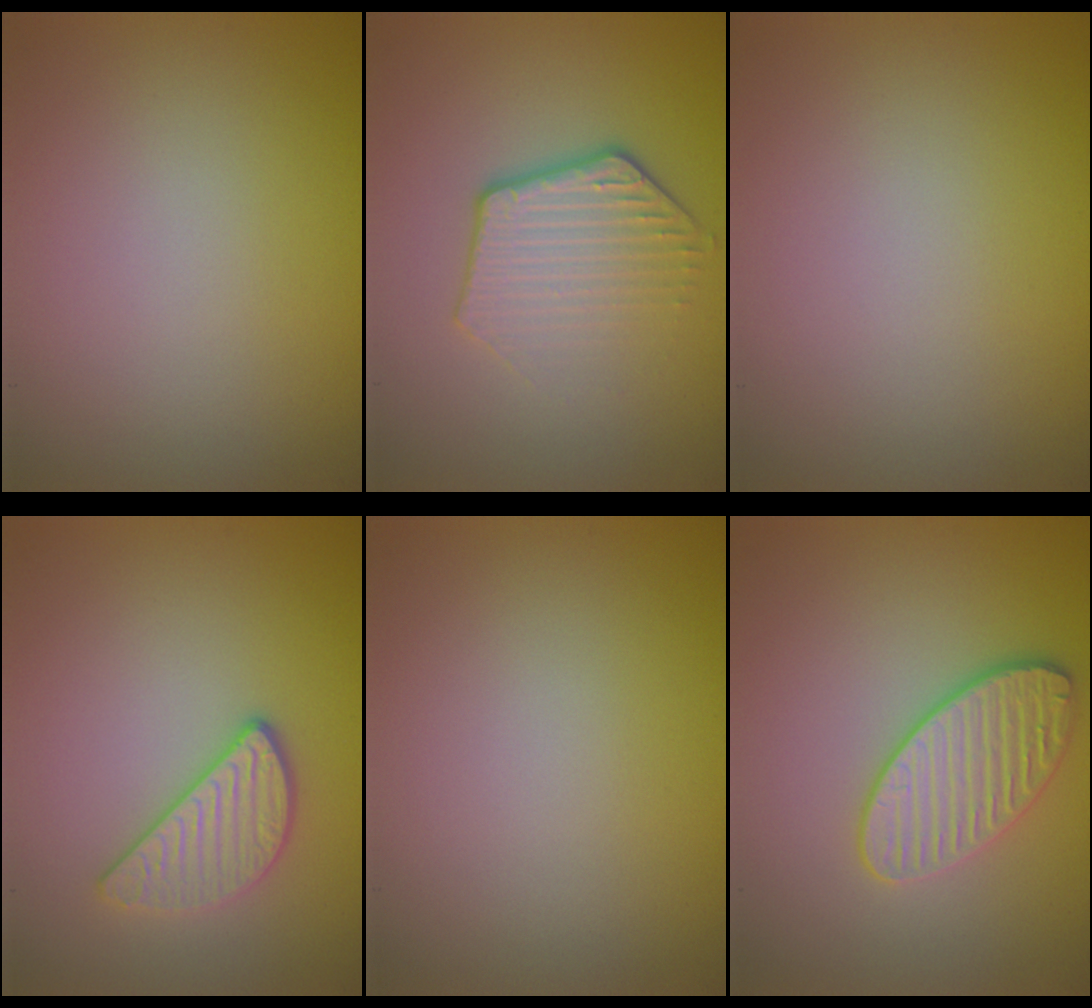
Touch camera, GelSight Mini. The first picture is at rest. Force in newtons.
{"total": 3.8, "press": 2.9, "slide": 2.5}
{"total": 0.0}
{"total": 2.8, "press": 2.6, "slide": 0.9}
{"total": 0.0}
{"total": 3.4, "press": 3.3, "slide": 0.7}